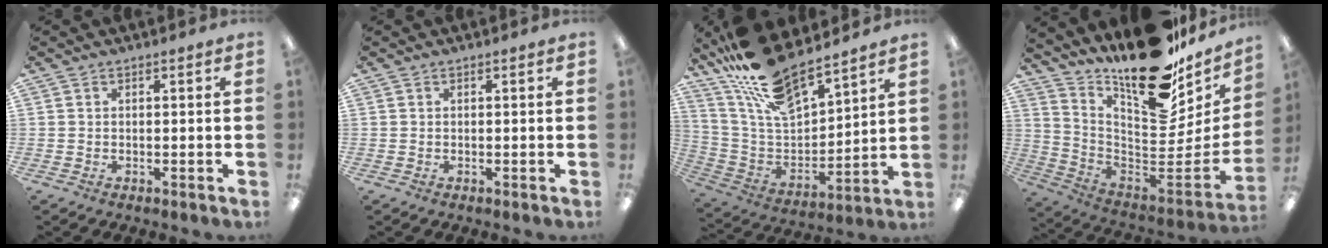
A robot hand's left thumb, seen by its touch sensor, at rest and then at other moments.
{"total": 0.0}
{"total": 18.6, "force": [15.9, 5.1, 8.2], "torque": [-0.186, -0.099, 0.285]}
{"total": 21.1, "force": [16.2, 7.2, 11.4], "torque": [-0.144, -0.137, 0.269]}